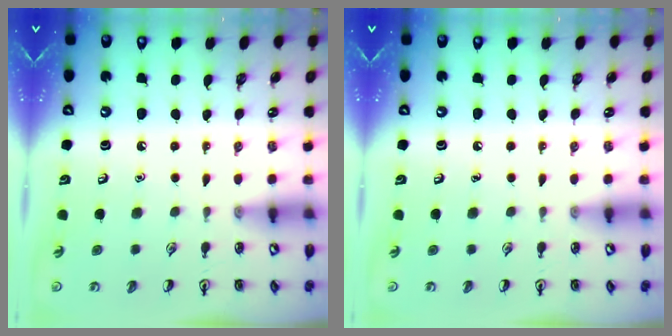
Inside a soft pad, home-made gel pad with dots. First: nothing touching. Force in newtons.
{"total": 0.0}